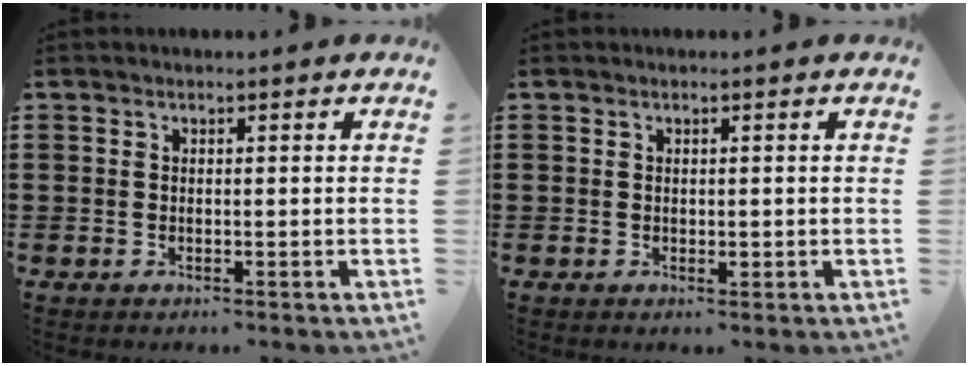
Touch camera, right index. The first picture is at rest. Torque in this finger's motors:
{"motor_torque": [0.34, -0.07, 0.00, 0.02]}